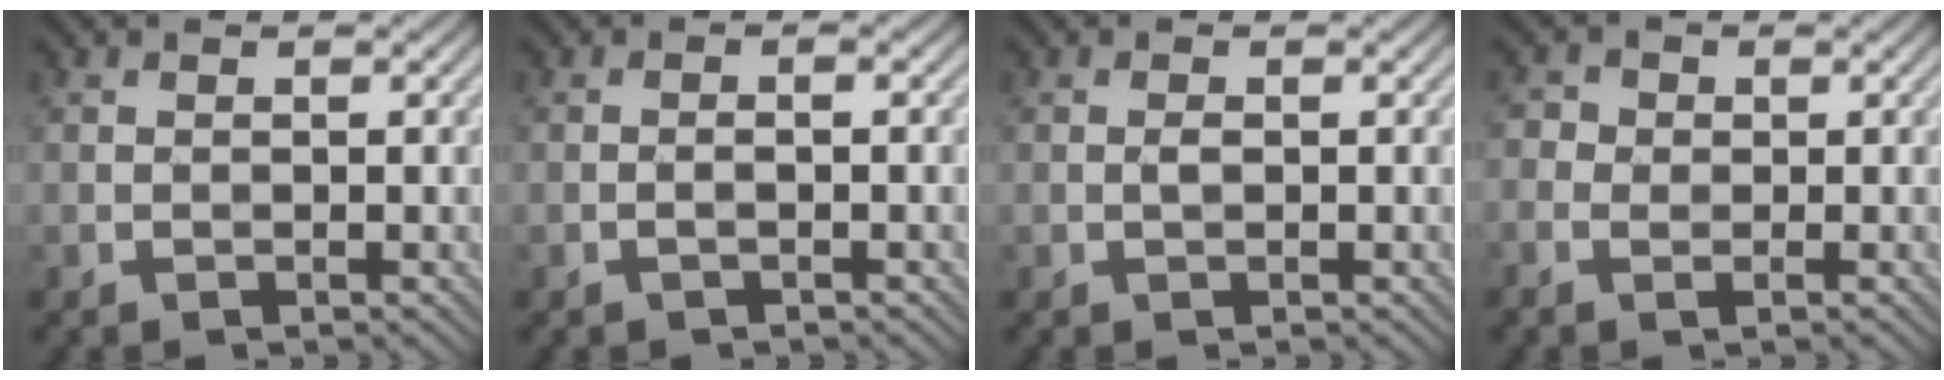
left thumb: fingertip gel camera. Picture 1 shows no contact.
{"total": 1.1, "force": [-0.4, 0.1, 1.0], "torque": [-0.021, 0.003, -0.008]}
{"total": 0.9, "force": [0.0, 0.4, 0.8], "torque": [-0.019, 0.001, 0.000]}
{"total": 2.5, "force": [-0.2, 2.1, 1.2], "torque": [-0.034, 0.003, -0.006]}